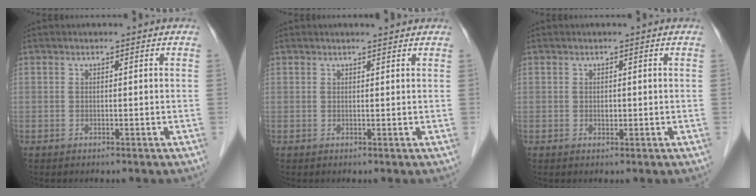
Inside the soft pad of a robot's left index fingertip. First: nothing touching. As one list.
[{"total": 1.5, "force": [1.4, 0.1, 0.5], "torque": [-0.010, 0.004, 0.023]}, {"total": 0.7, "force": [0.0, 0.5, 0.5], "torque": [-0.009, 0.000, -0.001]}]